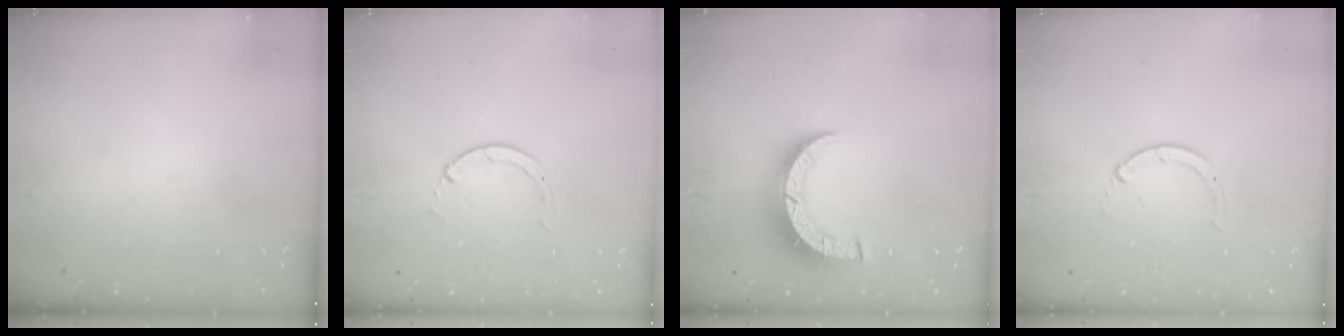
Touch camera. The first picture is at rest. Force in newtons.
{"total": 1.3, "press": 1.3, "slide": 0.2}
{"total": 8.4, "press": 8.4, "slide": 0.3}
{"total": 0.0}